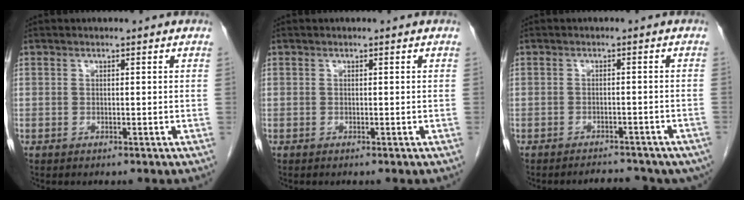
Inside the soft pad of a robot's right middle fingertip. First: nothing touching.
{"total": 0.0}
{"total": 9.0, "force": [-7.8, 3.3, 3.2], "torque": [-0.039, 0.007, -0.084]}